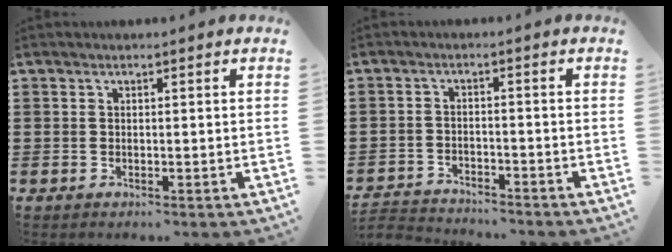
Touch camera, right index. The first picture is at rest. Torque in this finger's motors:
{"motor_torque": [-1.15, 0.99, -1.05, -0.21]}